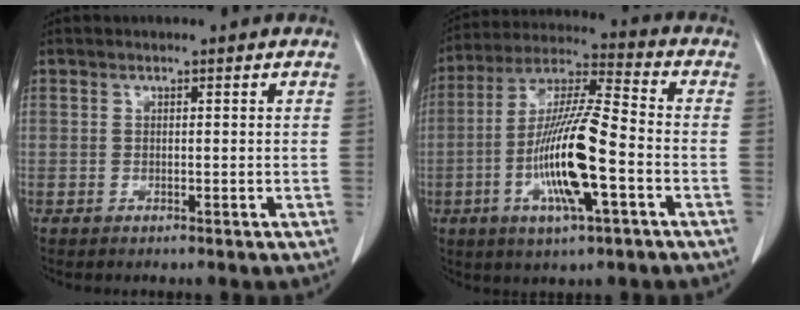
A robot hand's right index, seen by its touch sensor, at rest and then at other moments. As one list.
[{"total": 15.9, "force": [-4.3, 2.1, 15.2], "torque": [-0.301, -0.004, -0.078]}]